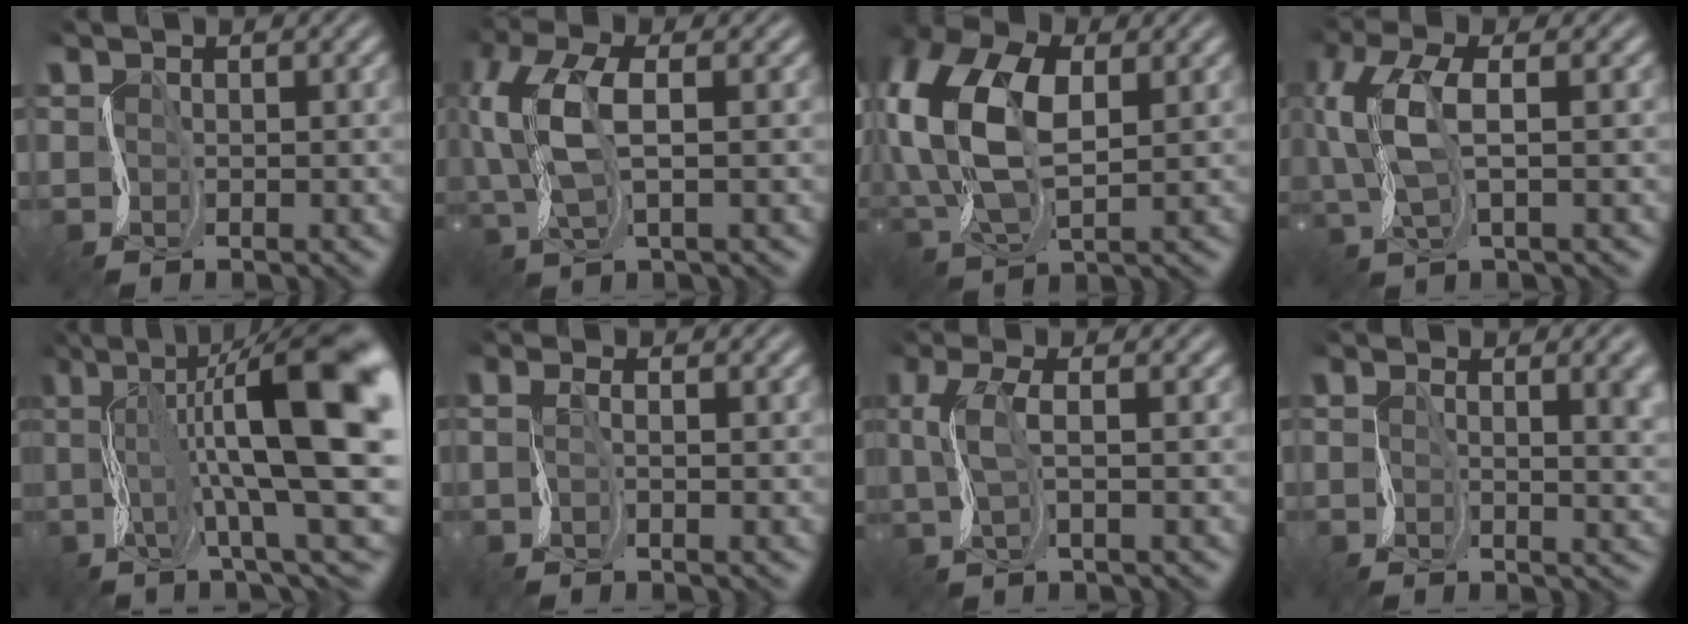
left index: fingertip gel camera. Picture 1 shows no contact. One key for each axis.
{"total": 7.0, "fx": 0.7, "fy": 3.1, "fz": 6.2, "tx": -0.152, "ty": 0.009, "tz": 0.007}
{"total": 10.9, "fx": 1.3, "fy": 6.5, "fz": 8.7, "tx": -0.217, "ty": 0.008, "tz": 0.021}
{"total": 6.2, "fx": 0.7, "fy": 2.5, "fz": 5.7, "tx": -0.138, "ty": 0.007, "tz": 0.007}
{"total": 17.0, "fx": 2.2, "fy": 4.8, "fz": 16.1, "tx": -0.239, "ty": 0.016, "tz": 0.050}
{"total": 1.7, "fx": -0.3, "fy": 0.5, "fz": 1.6, "tx": -0.027, "ty": -0.005, "tz": -0.011}
{"total": 3.0, "fx": 0.3, "fy": 0.9, "fz": 2.8, "tx": -0.068, "ty": 0.003, "tz": 0.005}
{"total": 5.6, "fx": 0.5, "fy": 2.2, "fz": 5.1, "tx": -0.045, "ty": 0.005, "tz": 0.000}